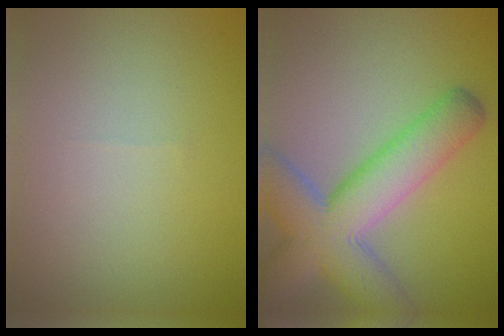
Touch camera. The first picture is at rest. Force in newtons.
{"total": 9.5, "press": 9.5, "slide": 0.6}